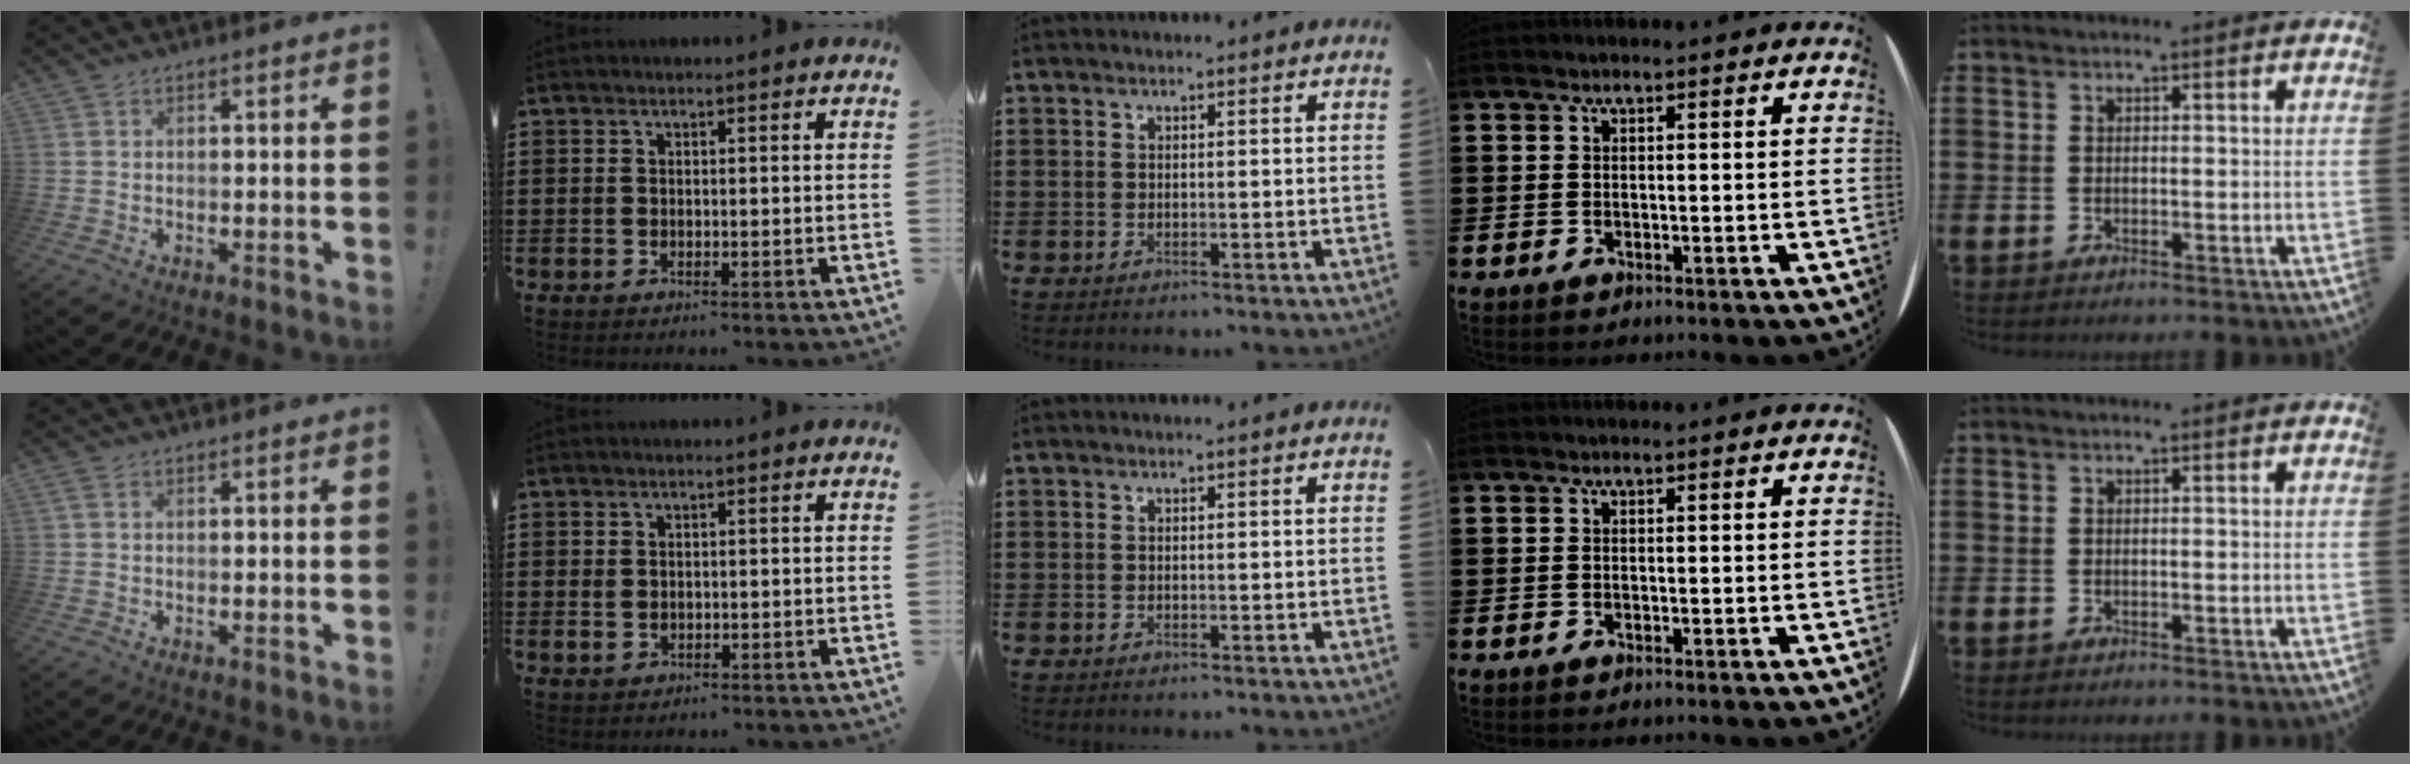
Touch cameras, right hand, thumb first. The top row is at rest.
{"thumb": {"total": 0.9, "force": [0.2, 0.2, 0.8], "torque": [-0.015, 0.000, 0.005]}, "index": {"total": 1.0, "force": [0.3, 0.8, 0.5], "torque": [-0.012, 0.006, 0.004]}}